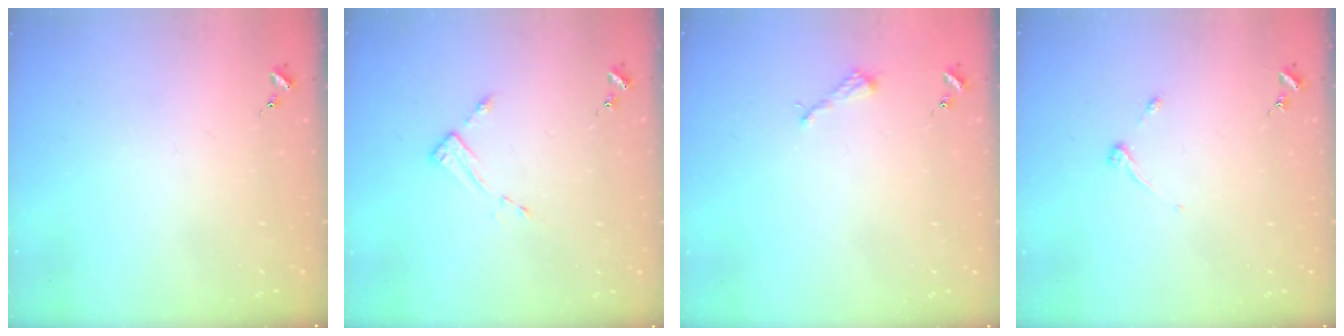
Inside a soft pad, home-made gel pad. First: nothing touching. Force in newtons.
{"total": 2.7, "press": 2.7, "slide": 0.4}
{"total": 2.6, "press": 2.6, "slide": 0.3}
{"total": 3.8, "press": 3.8, "slide": 0.5}